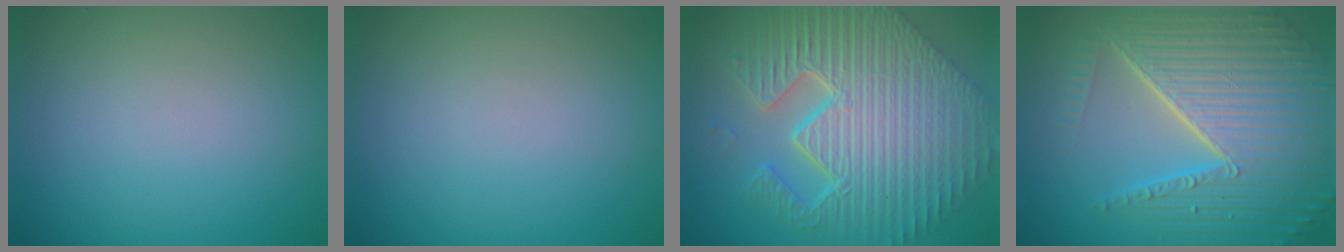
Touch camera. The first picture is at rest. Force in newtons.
{"total": 0.0}
{"total": 12.4, "press": 8.0, "slide": 9.5}
{"total": 10.2, "press": 6.5, "slide": 7.9}